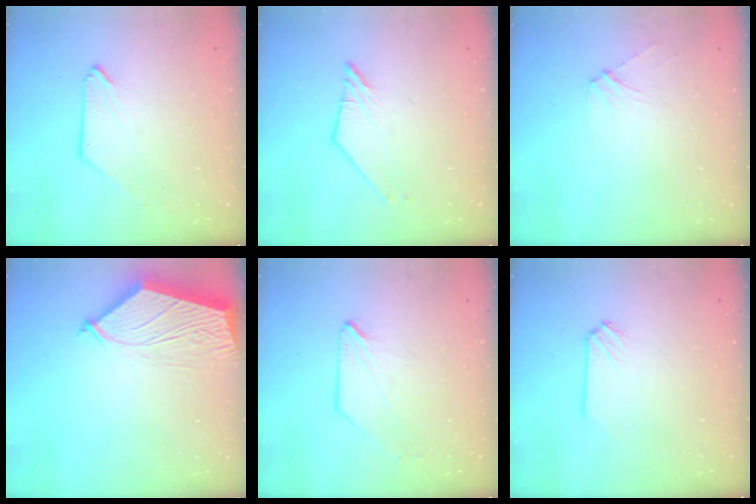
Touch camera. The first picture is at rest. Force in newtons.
{"total": 2.7, "press": 2.7, "slide": 0.2}
{"total": 4.4, "press": 4.4, "slide": 0.5}
{"total": 8.3, "press": 8.2, "slide": 1.1}
{"total": 1.3, "press": 1.3, "slide": 0.3}
{"total": 0.0}